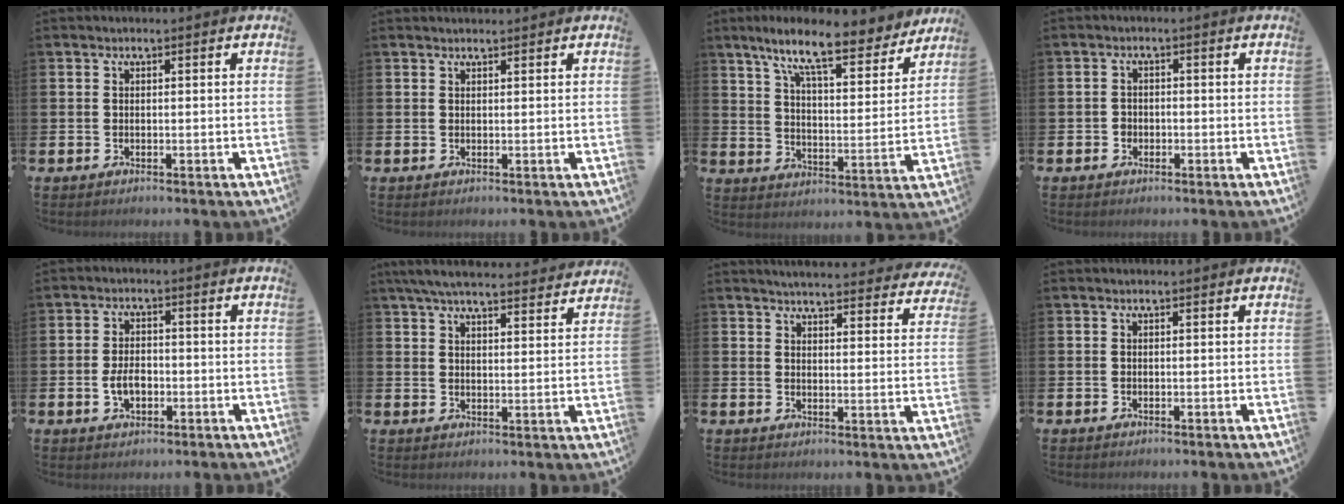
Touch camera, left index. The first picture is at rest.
{"total": 0.8, "force": [0.8, 0.0, 0.1], "torque": [0.014, -0.006, 0.012]}
{"total": 11.1, "force": [9.3, 1.9, 5.9], "torque": [-0.122, -0.051, 0.155]}
{"total": 1.4, "force": [-0.7, 1.2, 0.2], "torque": [-0.001, 0.001, -0.018]}
{"total": 3.5, "force": [-0.8, 2.2, 2.6], "torque": [-0.034, -0.002, -0.018]}
{"total": 6.4, "force": [6.0, 0.9, 2.0], "torque": [-0.050, -0.031, 0.108]}
{"total": 4.6, "force": [4.5, 0.3, 0.7], "torque": [-0.015, -0.036, 0.076]}
{"total": 0.0}